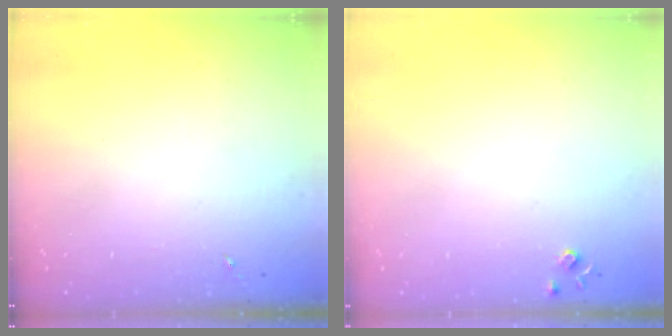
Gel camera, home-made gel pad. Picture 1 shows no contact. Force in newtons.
{"total": 4.3, "press": 4.3, "slide": 0.7}